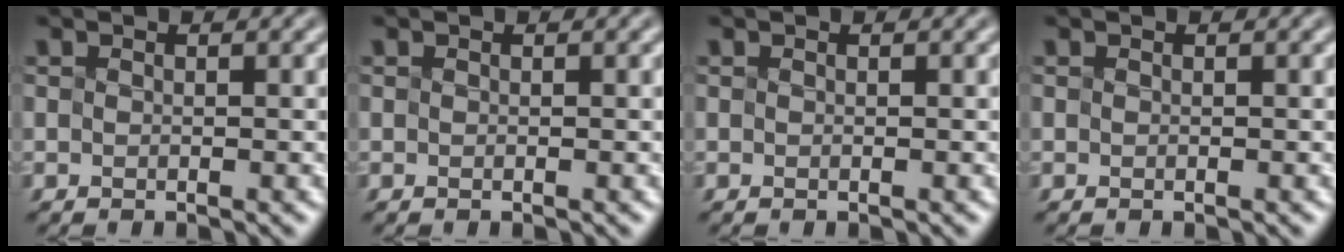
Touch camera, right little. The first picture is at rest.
{"total": 0.0}
{"total": 0.0}
{"total": 0.0}